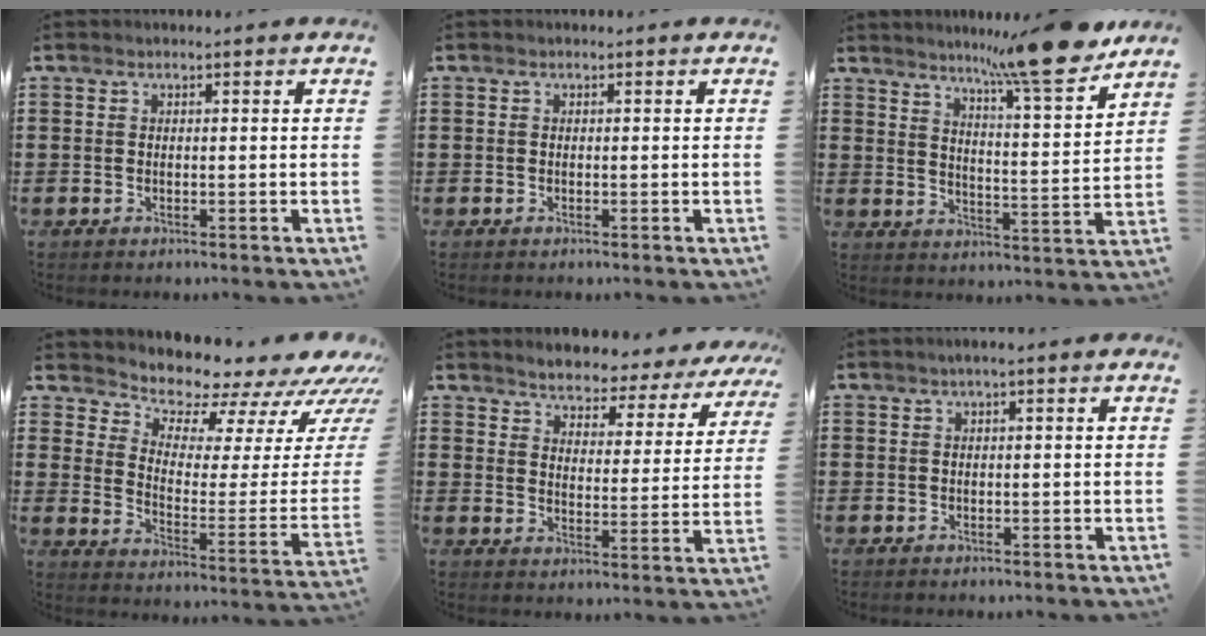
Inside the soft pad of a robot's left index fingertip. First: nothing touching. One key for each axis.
{"total": 0.0}
{"total": 11.9, "fx": 10.5, "fy": -0.5, "fz": 5.7, "tx": -0.096, "ty": -0.069, "tz": 0.171}
{"total": 8.2, "fx": 7.9, "fy": 2.0, "fz": 1.1, "tx": -0.036, "ty": -0.083, "tz": 0.131}
{"total": 3.8, "fx": 3.7, "fy": 0.5, "fz": -0.2, "tx": -0.023, "ty": -0.032, "tz": 0.059}
{"total": 1.2, "fx": -0.3, "fy": 0.3, "fz": 1.1, "tx": -0.018, "ty": -0.001, "tz": -0.006}